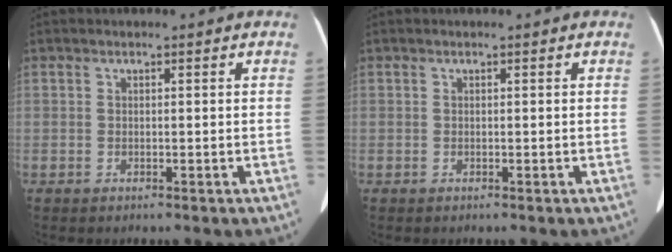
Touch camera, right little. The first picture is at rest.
{"total": 0.0}